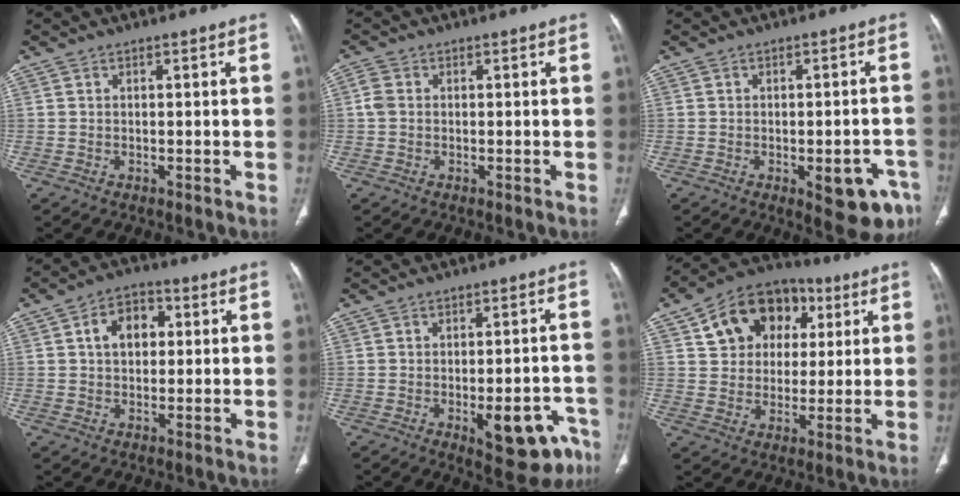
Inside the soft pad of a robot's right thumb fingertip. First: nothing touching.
{"total": 2.2, "force": [0.1, 1.7, 1.4], "torque": [-0.035, 0.005, -0.002]}
{"total": 9.4, "force": [-4.1, 3.8, 7.5], "torque": [-0.065, 0.015, -0.041]}
{"total": 7.6, "force": [1.6, 5.4, 5.2], "torque": [-0.063, 0.013, 0.020]}
{"total": 12.4, "force": [-6.0, 5.4, 9.4], "torque": [-0.085, 0.028, -0.067]}
{"total": 15.6, "force": [5.6, 12.0, 8.2], "torque": [-0.092, 0.011, 0.086]}